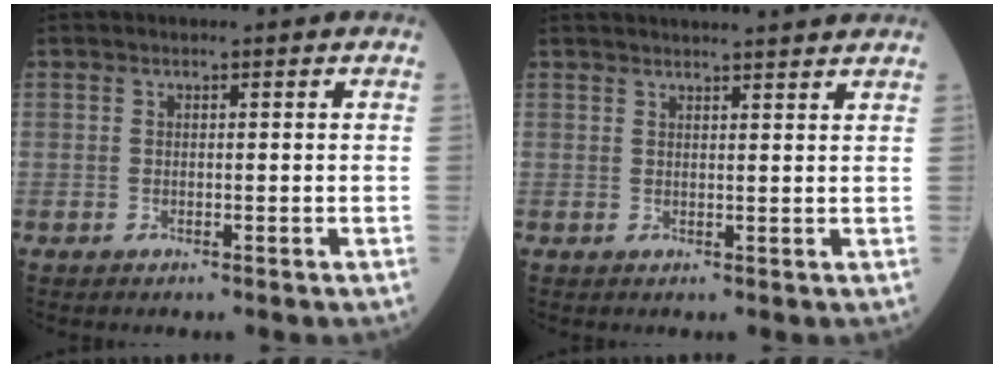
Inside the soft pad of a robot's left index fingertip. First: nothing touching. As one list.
[{"total": 10.2, "force": [9.5, 0.0, 3.6], "torque": [-0.046, 0.022, 0.108]}]